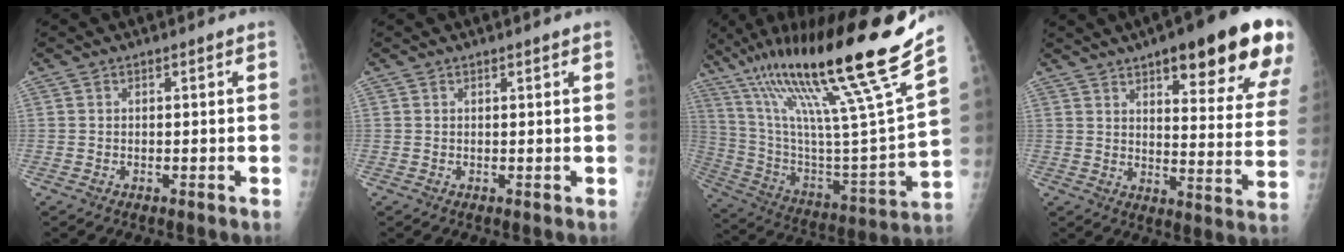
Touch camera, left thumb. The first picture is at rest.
{"total": 1.1, "force": [0.8, -0.2, 0.8], "torque": [-0.011, 0.000, 0.013]}
{"total": 32.2, "force": [21.7, 1.8, 23.8], "torque": [-0.395, -0.077, 0.376]}
{"total": 24.3, "force": [14.2, 6.0, 18.7], "torque": [-0.214, -0.048, 0.181]}